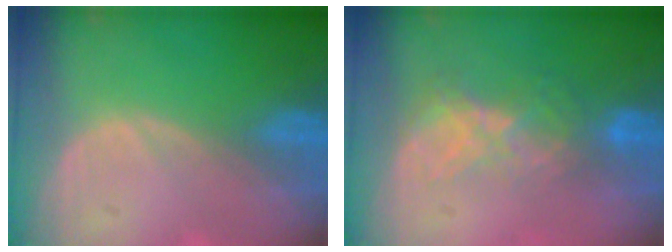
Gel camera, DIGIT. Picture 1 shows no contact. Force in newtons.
{"total": 6.4, "press": 5.6, "slide": 3.1}